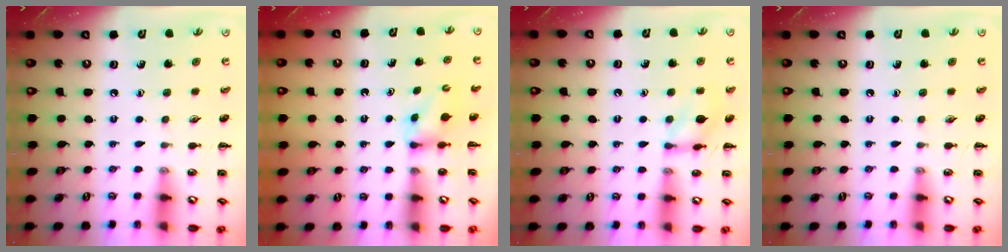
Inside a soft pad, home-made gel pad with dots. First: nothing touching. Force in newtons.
{"total": 2.8, "press": 2.5, "slide": 1.3}
{"total": 8.4, "press": 8.4, "slide": 0.3}
{"total": 0.0}